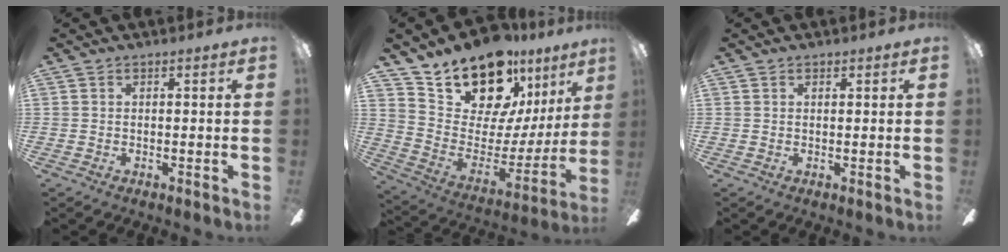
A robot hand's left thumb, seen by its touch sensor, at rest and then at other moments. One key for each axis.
{"total": 19.6, "fx": 16.1, "fy": 8.5, "fz": 7.2, "tx": -0.132, "ty": -0.129, "tz": 0.291}
{"total": 0.9, "fx": 0.7, "fy": 0.6, "fz": 0.1, "tx": -0.002, "ty": 0.000, "tz": 0.013}